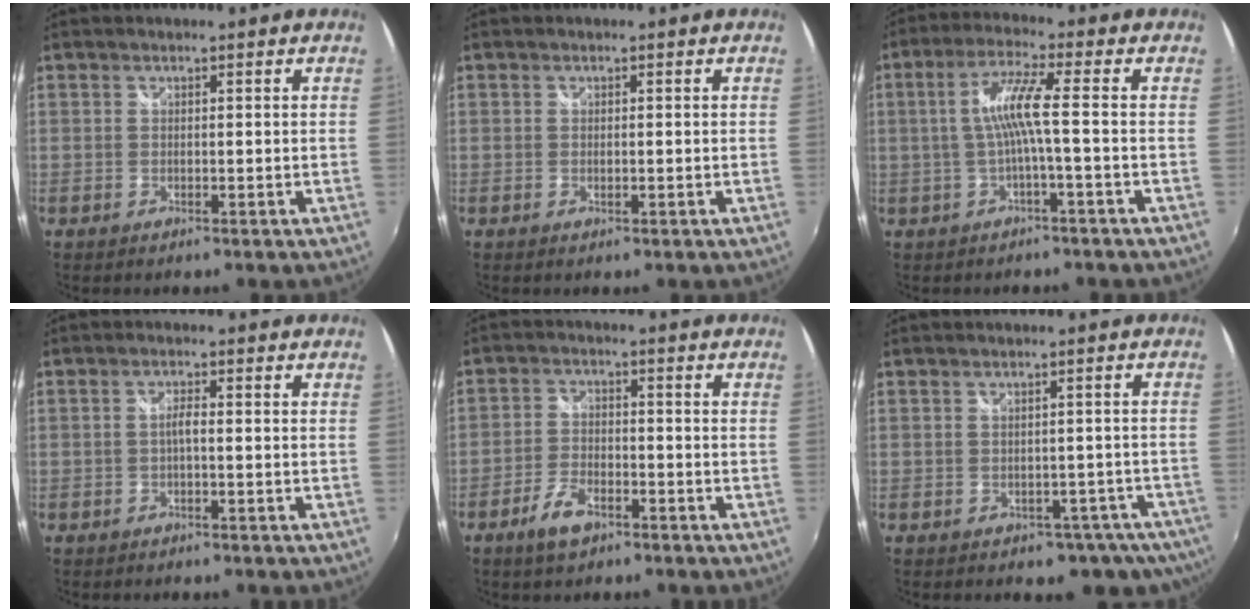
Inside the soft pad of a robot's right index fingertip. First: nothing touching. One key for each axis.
{"total": 0.9, "fx": -0.2, "fy": 0.2, "fz": 0.8, "tx": -0.018, "ty": 0.000, "tz": -0.004}
{"total": 6.4, "fx": -1.0, "fy": -0.6, "fz": 6.3, "tx": -0.135, "ty": 0.005, "tz": -0.013}
{"total": 1.6, "fx": -0.5, "fy": 0.2, "fz": 1.5, "tx": -0.029, "ty": 0.004, "tz": -0.011}
{"total": 6.0, "fx": -3.8, "fy": 2.8, "fz": 3.7, "tx": -0.087, "ty": -0.002, "tz": -0.071}
{"total": 5.5, "fx": -3.2, "fy": 4.0, "fz": 2.0, "tx": -0.016, "ty": 0.031, "tz": -0.023}